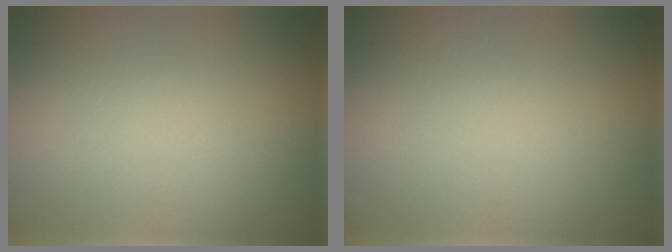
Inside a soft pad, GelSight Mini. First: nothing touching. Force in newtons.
{"total": 0.0}